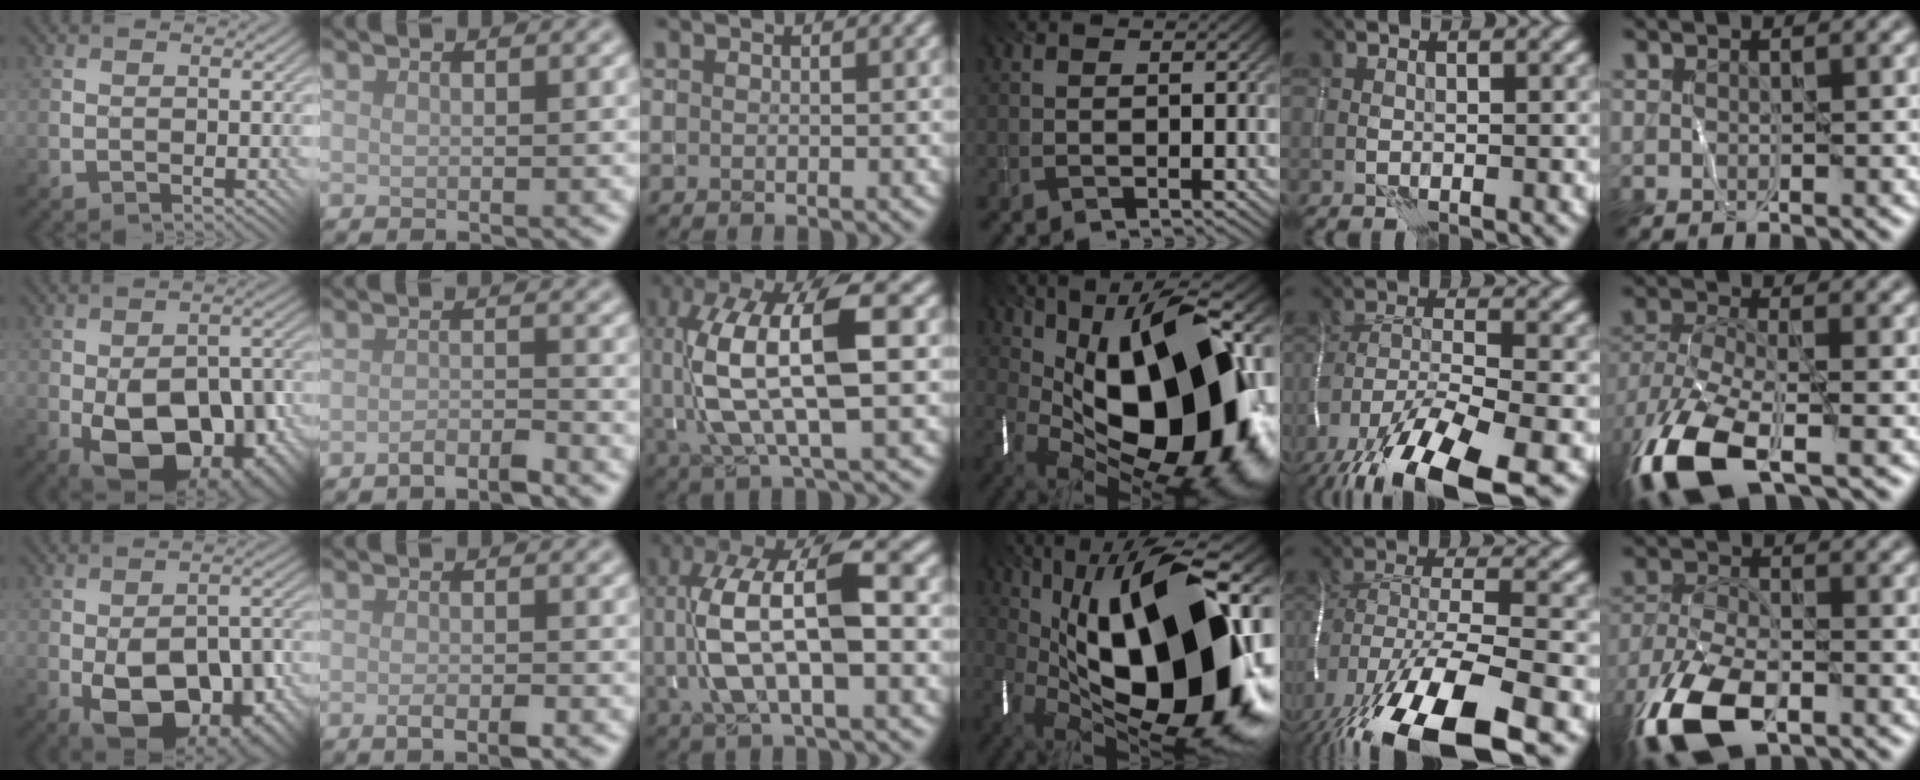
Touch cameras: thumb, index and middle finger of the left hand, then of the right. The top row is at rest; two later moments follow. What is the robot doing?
{"motion": "wrap", "object": "thread"}